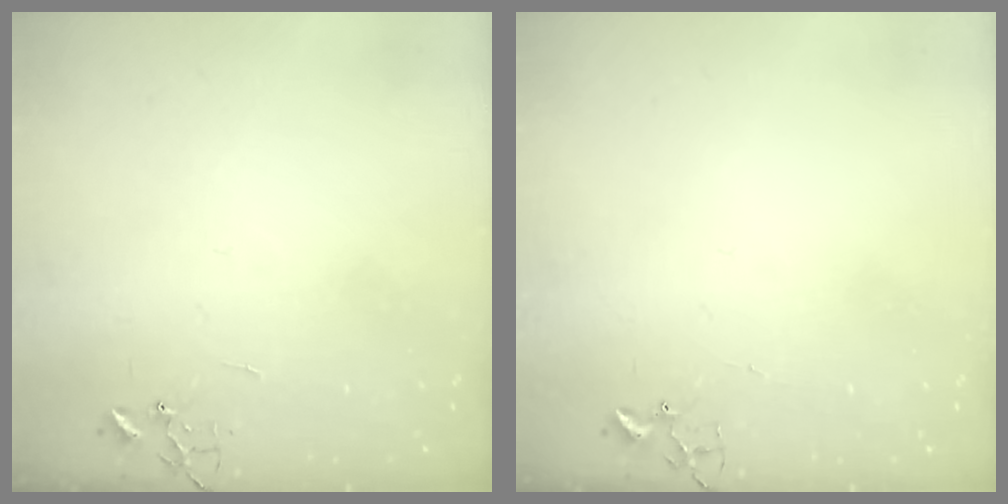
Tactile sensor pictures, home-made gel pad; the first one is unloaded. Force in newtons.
{"total": 1.7, "press": 1.6, "slide": 0.2}